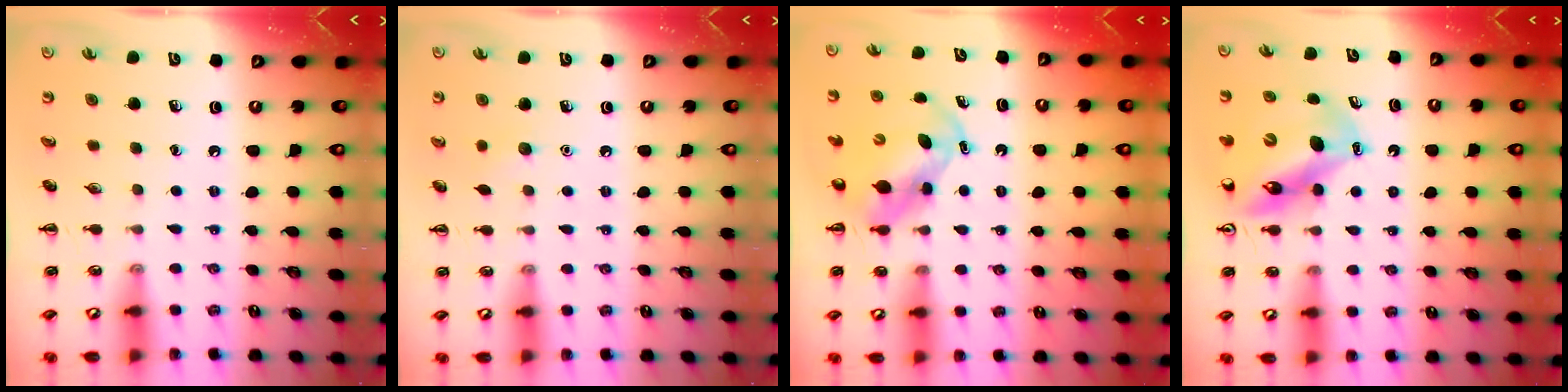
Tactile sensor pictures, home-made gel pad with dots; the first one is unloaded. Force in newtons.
{"total": 4.6, "press": 4.5, "slide": 1.2}
{"total": 5.6, "press": 5.5, "slide": 0.8}
{"total": 11.4, "press": 10.9, "slide": 3.2}